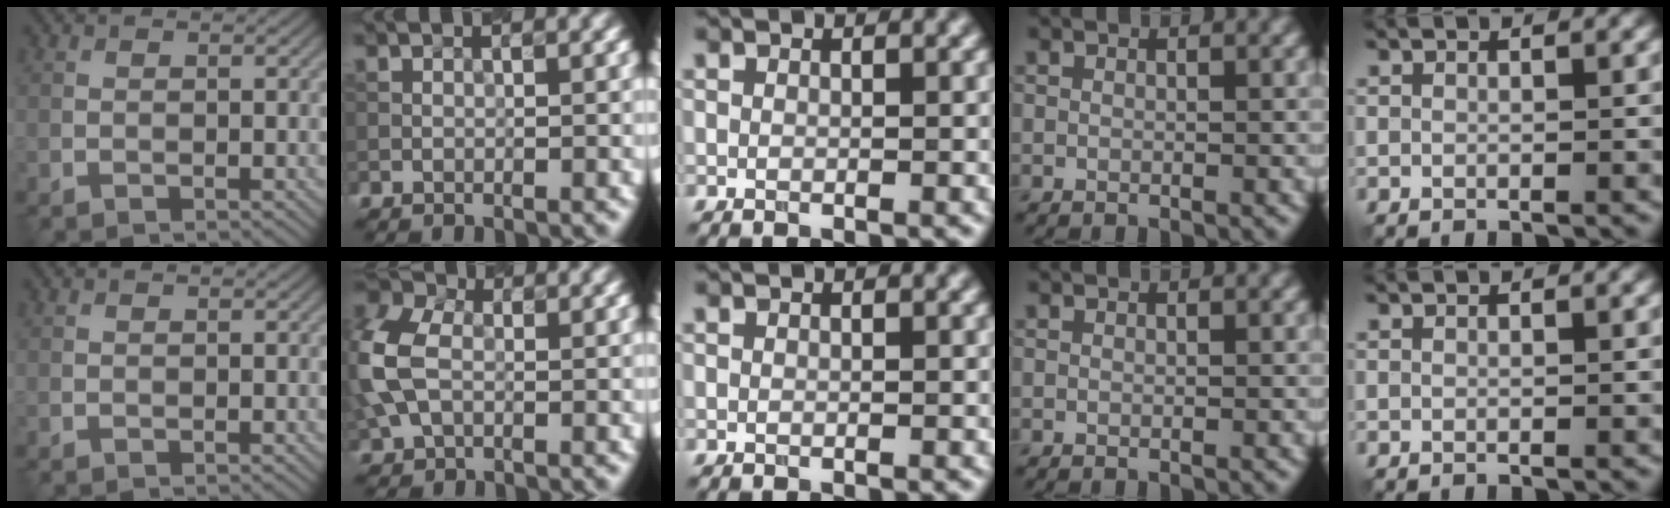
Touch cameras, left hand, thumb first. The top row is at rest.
{"index": {"total": 7.4, "force": [0.5, 5.2, 5.3], "torque": [-0.153, 0.011, -0.004]}}